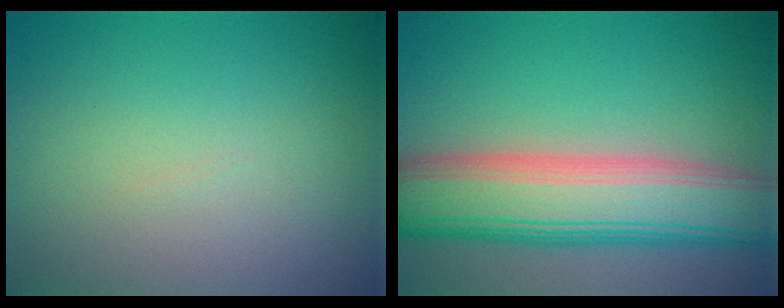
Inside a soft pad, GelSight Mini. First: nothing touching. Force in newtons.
{"total": 9.1, "press": 9.1, "slide": 0.6}